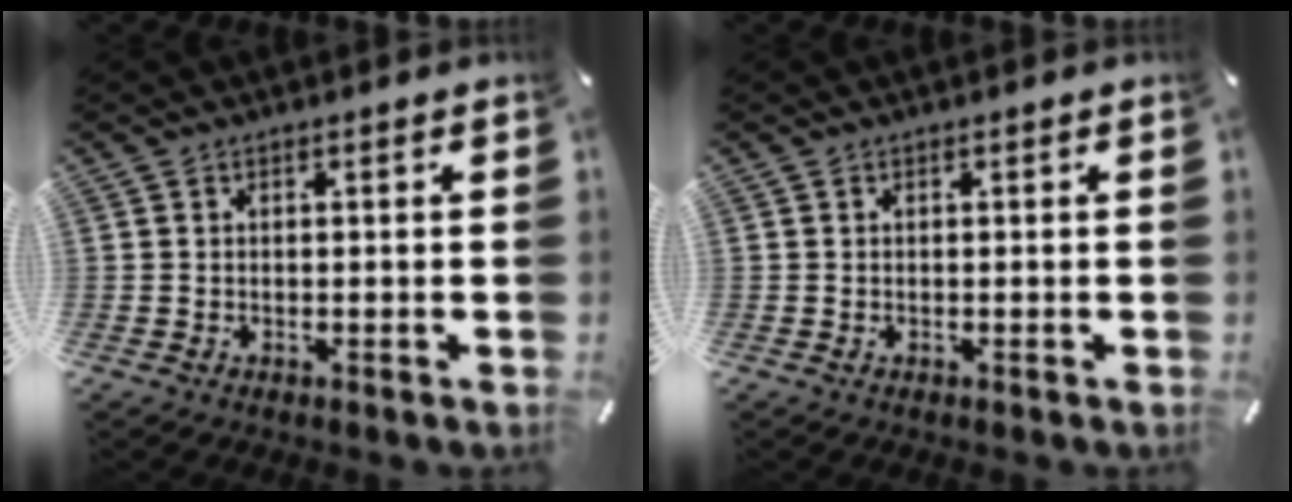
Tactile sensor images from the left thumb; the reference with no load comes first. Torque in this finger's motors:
{"motor_torque": [-0.10, 0.10, -0.01, 0.01, 0.00]}